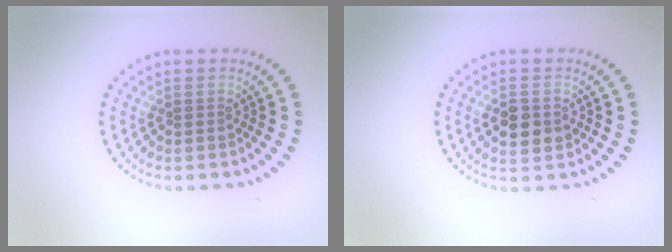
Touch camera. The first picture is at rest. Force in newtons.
{"total": 3.0, "press": 3.0, "slide": 0.2}